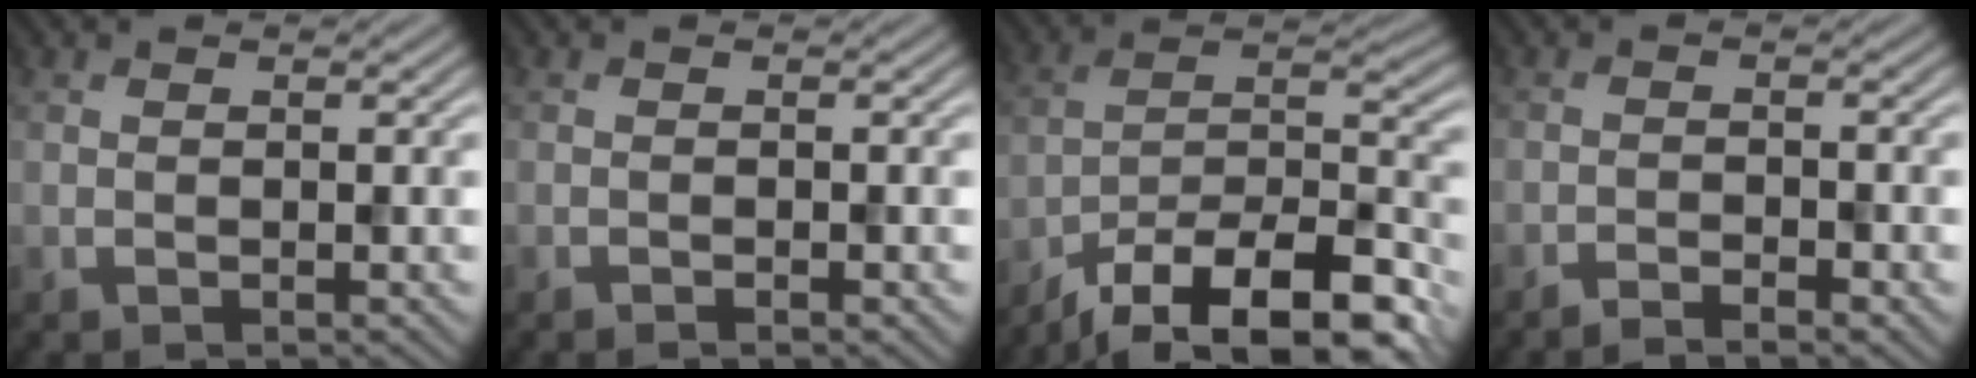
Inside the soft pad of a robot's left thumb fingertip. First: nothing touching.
{"total": 0.5, "force": [-0.4, 0.0, 0.3], "torque": [-0.004, 0.001, -0.007]}
{"total": 16.2, "force": [-12.9, 5.0, 8.5], "torque": [-0.154, -0.018, -0.197]}
{"total": 2.3, "force": [-1.9, 0.2, 1.3], "torque": [-0.026, 0.004, -0.035]}